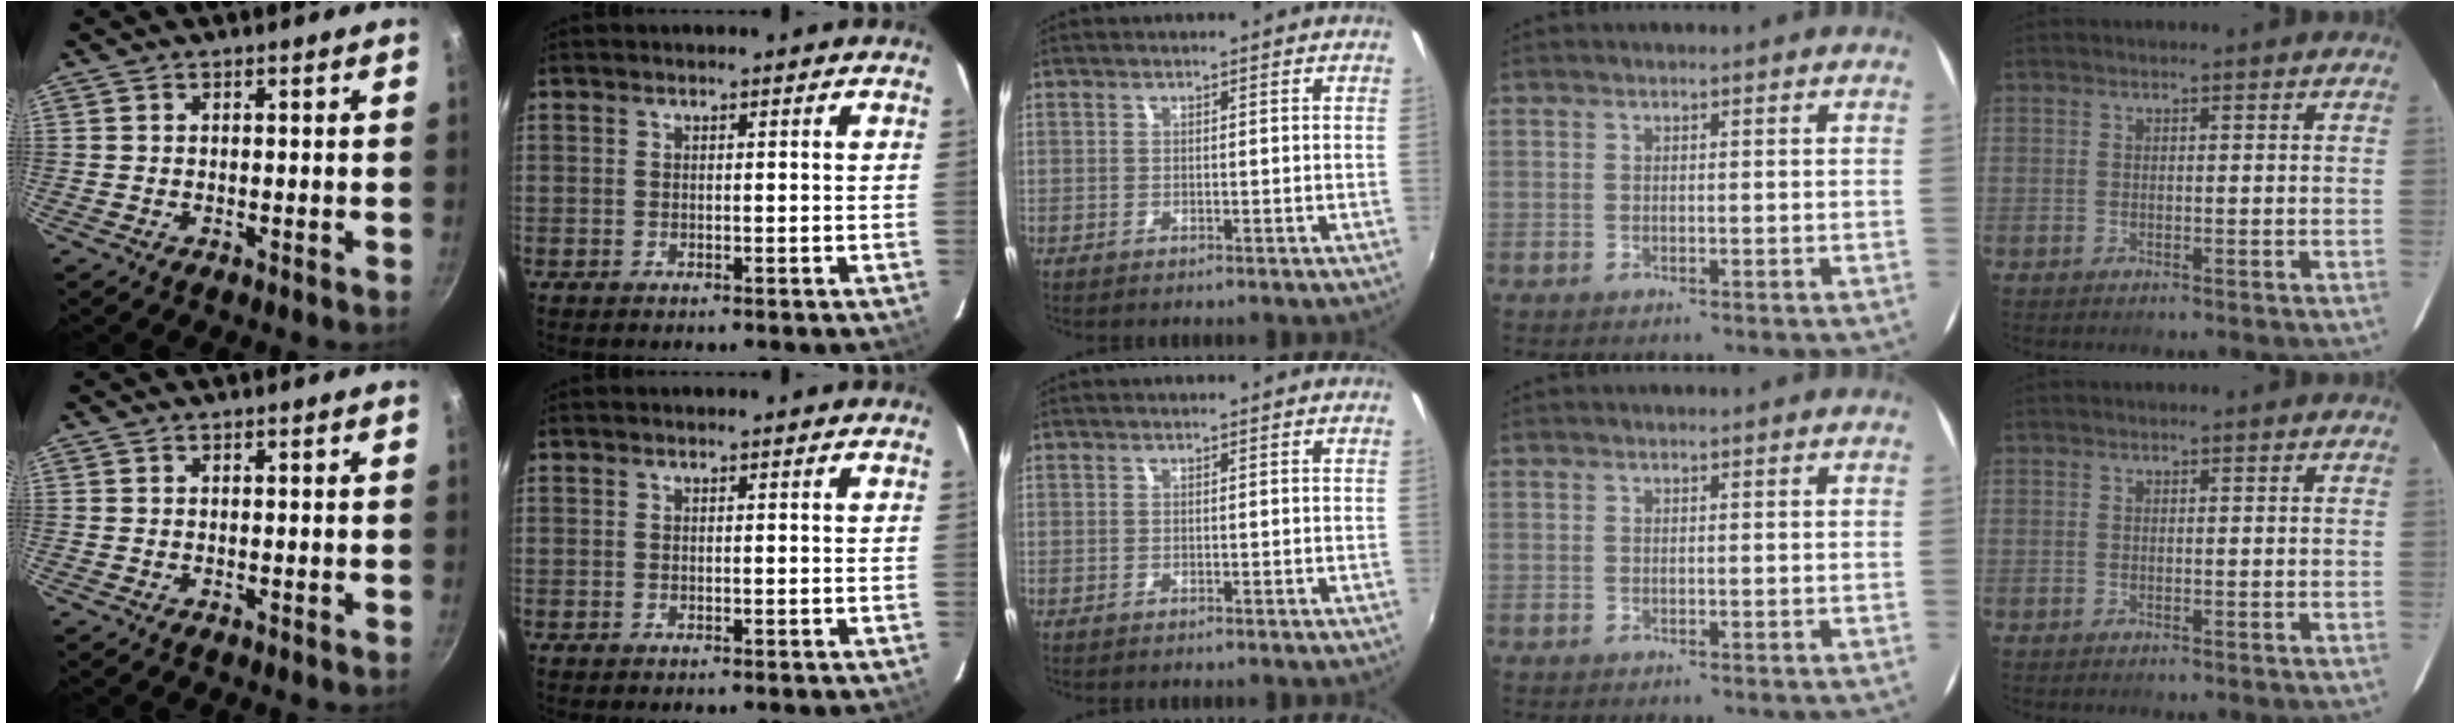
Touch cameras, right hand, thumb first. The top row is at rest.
{}